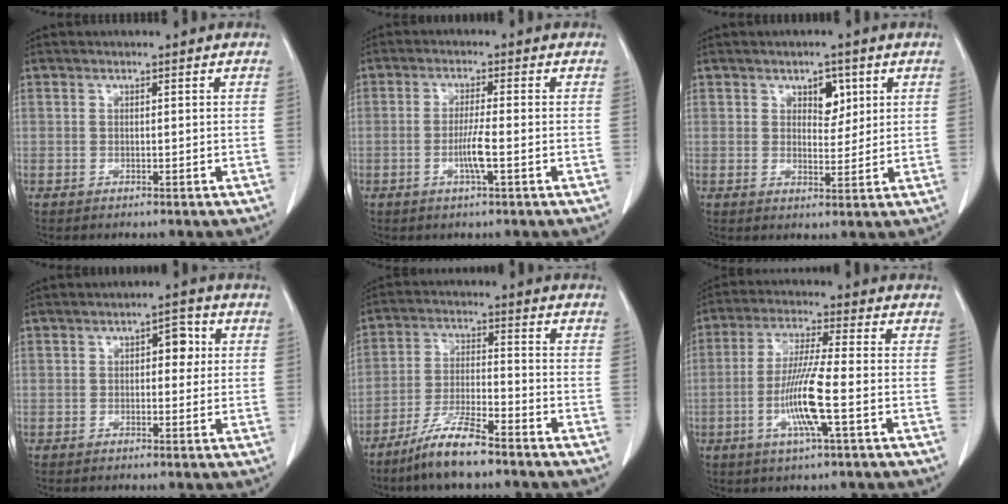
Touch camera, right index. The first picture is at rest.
{"total": 3.9, "force": [-1.2, -0.2, 3.7], "torque": [-0.072, -0.005, -0.022]}
{"total": 3.8, "force": [1.8, 2.2, 2.5], "torque": [-0.032, 0.002, 0.028]}
{"total": 3.6, "force": [0.8, 1.8, 3.0], "torque": [-0.039, 0.015, 0.008]}
{"total": 8.6, "force": [-6.6, 0.8, 5.4], "torque": [-0.111, -0.019, -0.128]}
{"total": 9.5, "force": [-2.6, -0.2, 9.2], "torque": [-0.181, -0.011, -0.055]}